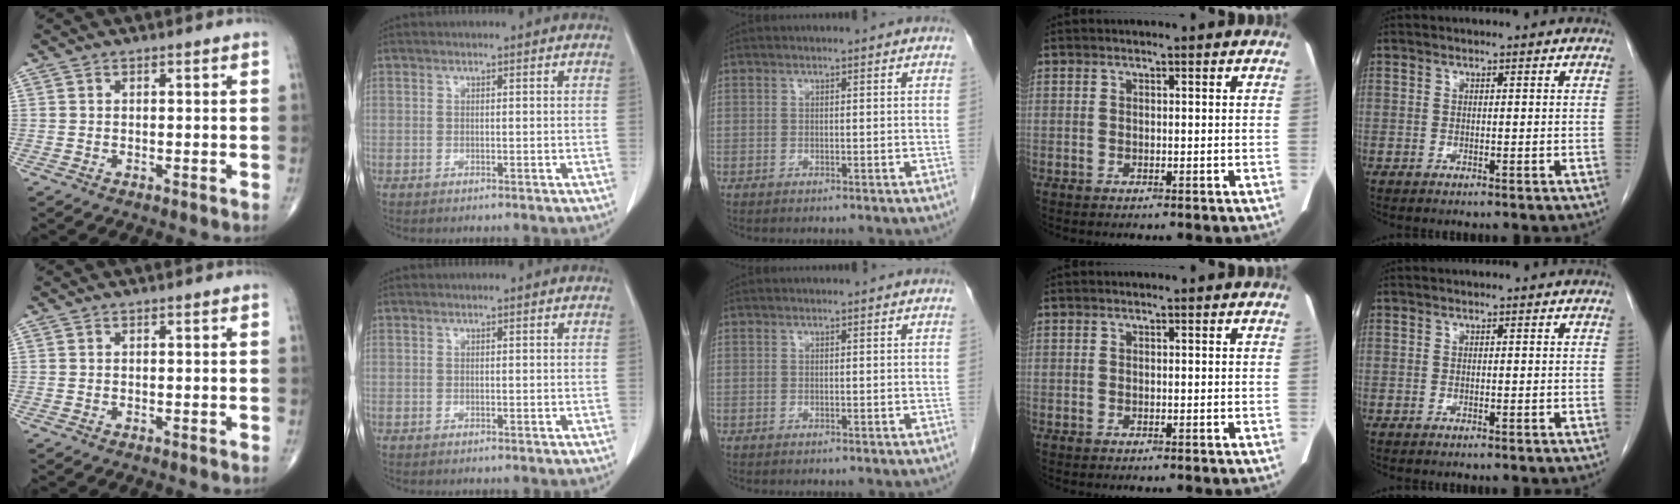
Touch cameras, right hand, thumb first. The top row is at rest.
{}